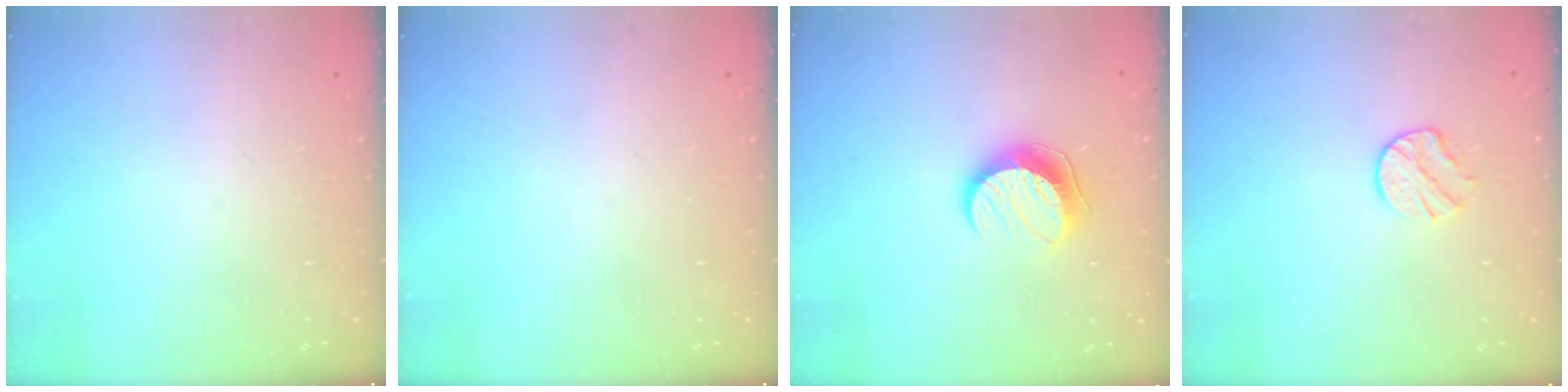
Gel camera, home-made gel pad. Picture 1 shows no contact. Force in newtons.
{"total": 0.0}
{"total": 9.7, "press": 9.6, "slide": 0.5}
{"total": 7.7, "press": 7.7, "slide": 0.7}